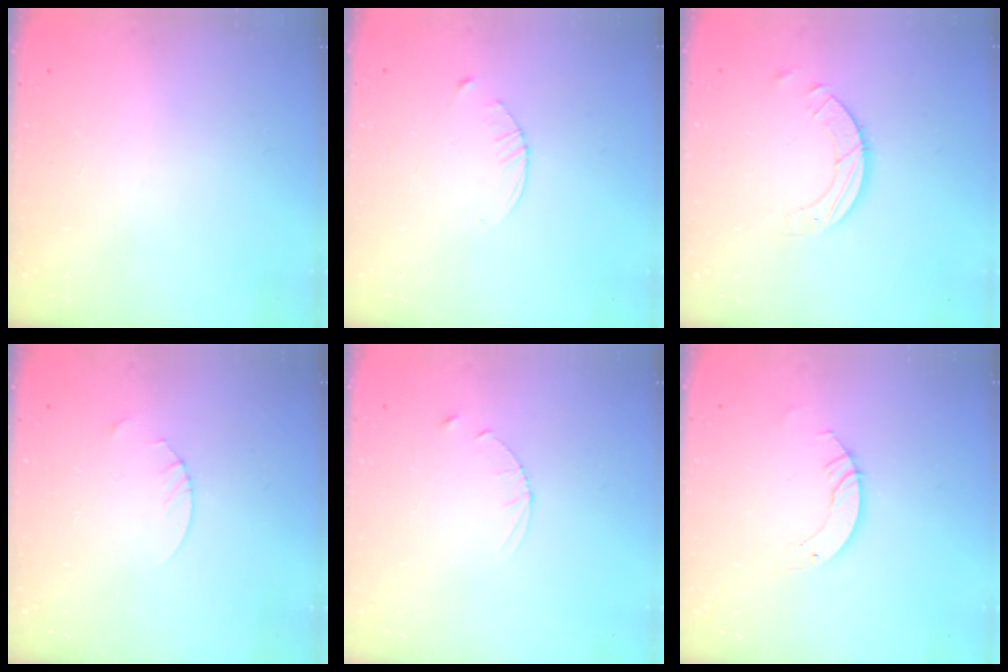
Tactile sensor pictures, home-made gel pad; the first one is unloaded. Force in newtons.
{"total": 3.2, "press": 3.2, "slide": 0.5}
{"total": 3.9, "press": 3.9, "slide": 0.4}
{"total": 1.9, "press": 1.9, "slide": 0.2}
{"total": 3.0, "press": 2.9, "slide": 0.4}
{"total": 4.4, "press": 4.4, "slide": 0.1}